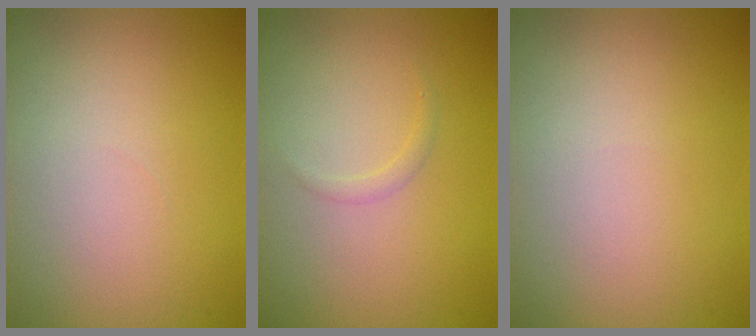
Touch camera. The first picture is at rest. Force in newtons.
{"total": 0.7, "press": 0.7, "slide": 0.1}
{"total": 0.0}